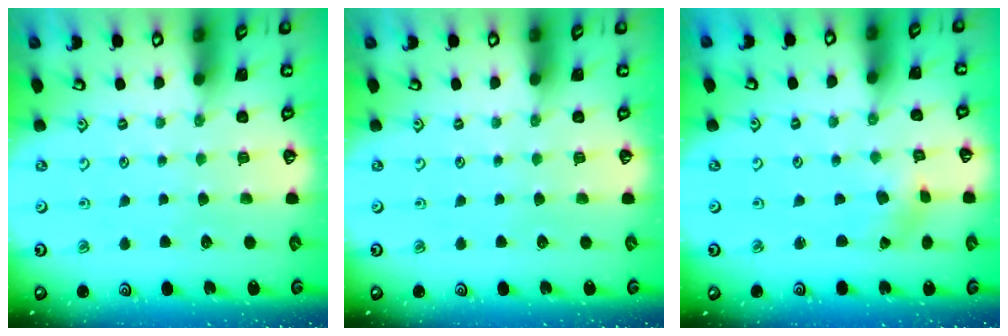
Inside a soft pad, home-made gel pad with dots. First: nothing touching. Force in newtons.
{"total": 0.0}
{"total": 1.1, "press": 1.1, "slide": 0.2}